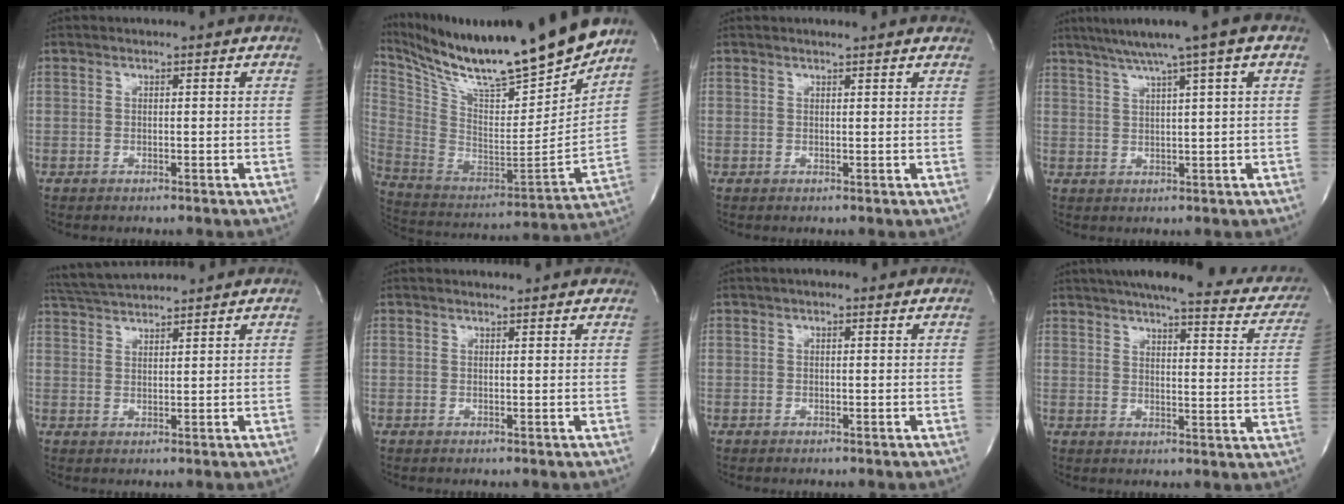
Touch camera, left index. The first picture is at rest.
{"total": 25.3, "force": [21.8, 2.2, 12.6], "torque": [-0.253, -0.055, 0.359]}
{"total": 3.3, "force": [2.9, 0.6, 1.4], "torque": [-0.024, 0.009, 0.029]}
{"total": 8.0, "force": [5.1, -1.0, 6.1], "torque": [-0.099, 0.018, 0.078]}
{"total": 5.9, "force": [5.7, -0.4, 1.5], "torque": [-0.036, 0.025, 0.108]}
{"total": 2.6, "force": [2.4, 0.6, 0.8], "torque": [-0.018, 0.007, 0.023]}
{"total": 1.2, "force": [0.3, 0.7, 0.9], "torque": [-0.018, 0.005, 0.000]}
{"total": 25.6, "force": [21.5, 4.8, 13.1], "torque": [-0.186, -0.021, 0.247]}